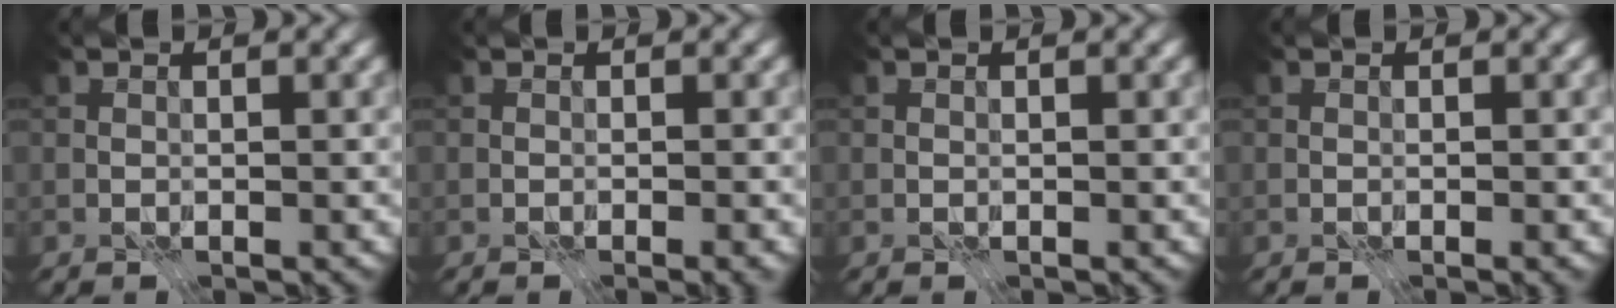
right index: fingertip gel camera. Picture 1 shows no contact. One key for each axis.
{"total": 0.8, "fx": -0.5, "fy": 0.2, "fz": 0.6, "tx": -0.010, "ty": -0.001, "tz": -0.006}
{"total": 0.0}
{"total": 0.0}